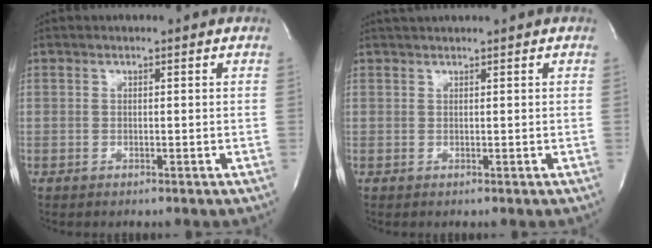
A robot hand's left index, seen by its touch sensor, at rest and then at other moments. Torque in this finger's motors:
{"motor_torque": [-0.02, -0.07, 0.00, 0.01]}